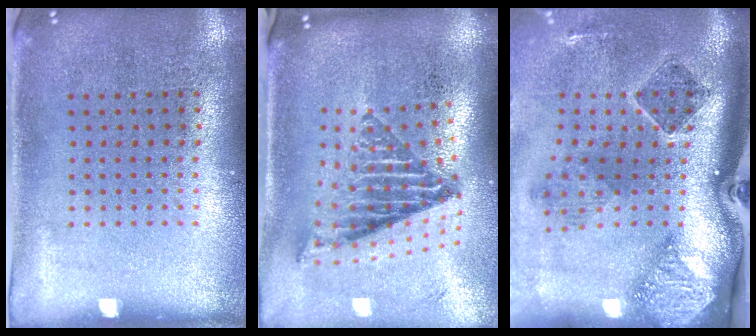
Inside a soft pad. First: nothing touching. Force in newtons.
{"total": 2.1, "press": 1.4, "slide": 1.5}
{"total": 3.0, "press": 2.0, "slide": 2.3}